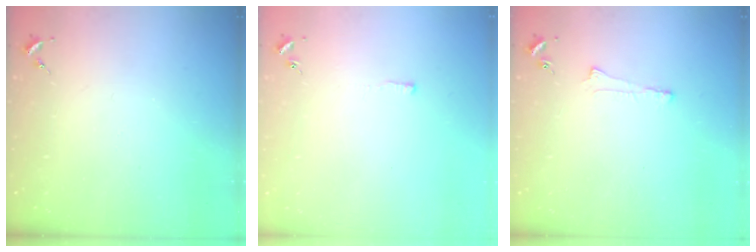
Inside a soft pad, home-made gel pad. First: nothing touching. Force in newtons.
{"total": 2.9, "press": 2.9, "slide": 0.5}
{"total": 4.3, "press": 4.3, "slide": 0.5}